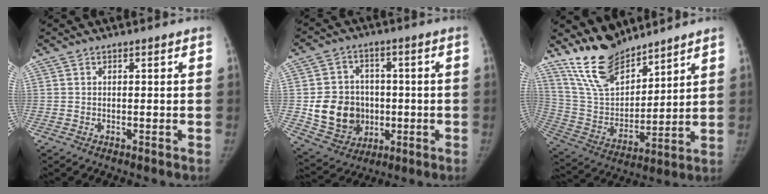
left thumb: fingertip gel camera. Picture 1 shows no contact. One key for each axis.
{"total": 13.3, "fx": -1.4, "fy": 11.5, "fz": 6.6, "tx": -0.077, "ty": 0.006, "tz": -0.007}
{"total": 14.2, "fx": 12.1, "fy": 5.4, "fz": 5.2, "tx": -0.069, "ty": -0.068, "tz": 0.243}